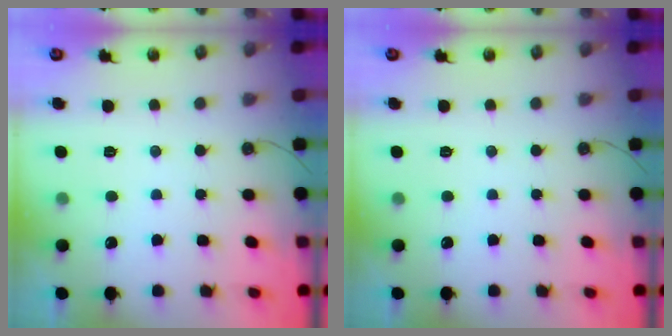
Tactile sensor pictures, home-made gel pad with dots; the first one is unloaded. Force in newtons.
{"total": 0.0}